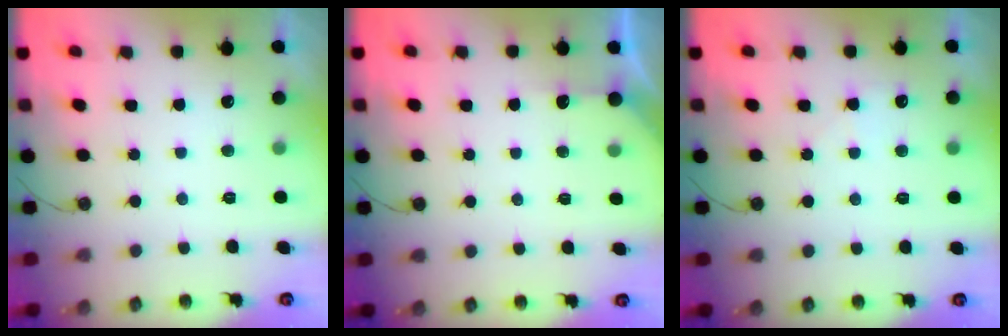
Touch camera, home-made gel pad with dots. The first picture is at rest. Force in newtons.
{"total": 2.7, "press": 2.7, "slide": 0.2}
{"total": 5.0, "press": 4.9, "slide": 0.7}